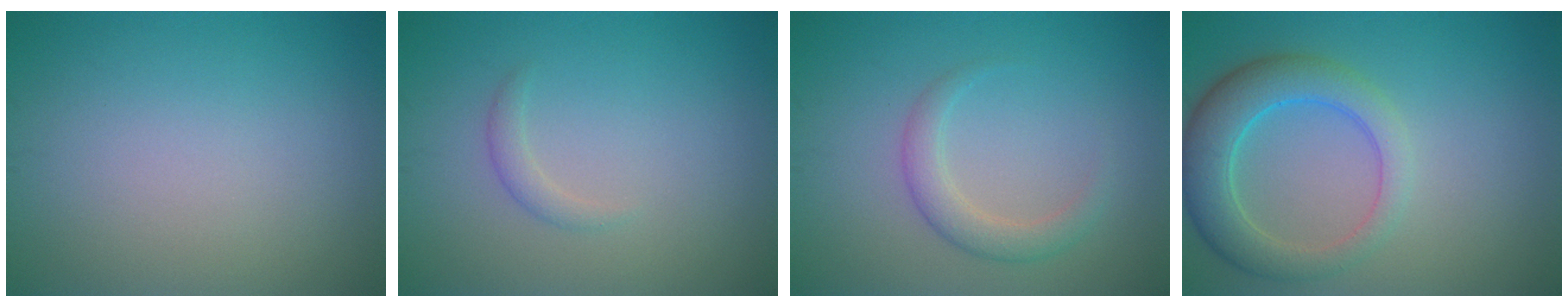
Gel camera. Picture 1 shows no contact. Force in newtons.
{"total": 1.1, "press": 1.1, "slide": 0.0}
{"total": 2.5, "press": 2.5, "slide": 0.2}
{"total": 5.4, "press": 5.4, "slide": 0.3}